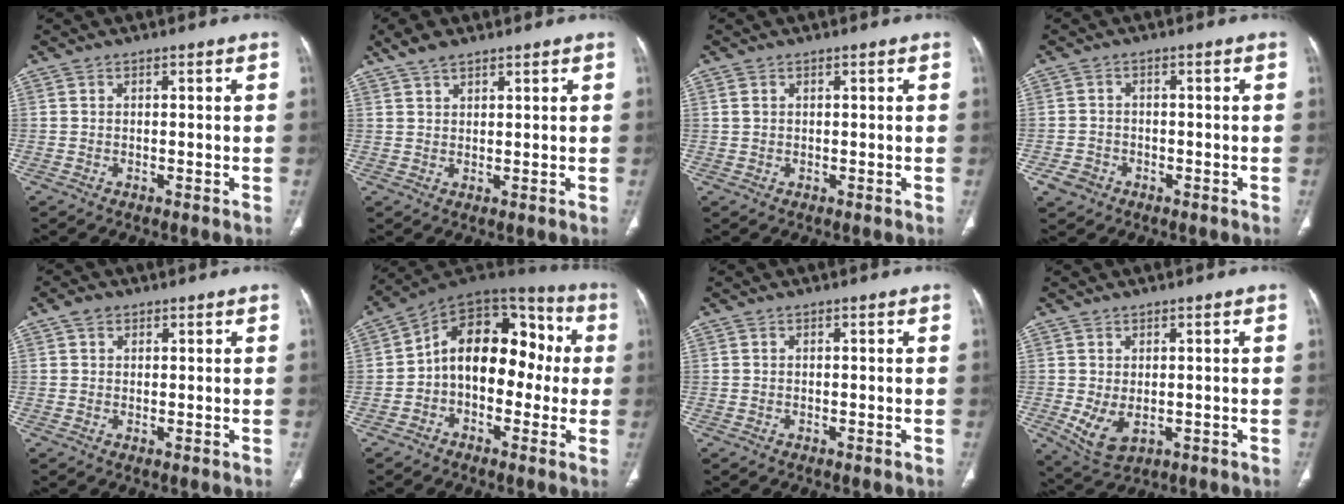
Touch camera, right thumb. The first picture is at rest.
{"total": 4.3, "force": [3.2, 1.8, 2.2], "torque": [-0.042, -0.003, 0.065]}
{"total": 1.0, "force": [0.4, 0.7, 0.6], "torque": [-0.012, 0.005, 0.012]}
{"total": 3.5, "force": [-1.7, 2.8, 1.0], "torque": [-0.012, 0.013, -0.027]}
{"total": 2.4, "force": [1.3, 1.7, 1.1], "torque": [-0.010, -0.005, 0.019]}
{"total": 16.9, "force": [-0.2, 11.0, 12.7], "torque": [-0.145, 0.055, -0.018]}
{"total": 0.0}
{"total": 5.5, "force": [-0.6, 3.3, 4.3], "torque": [-0.081, -0.007, 0.010]}